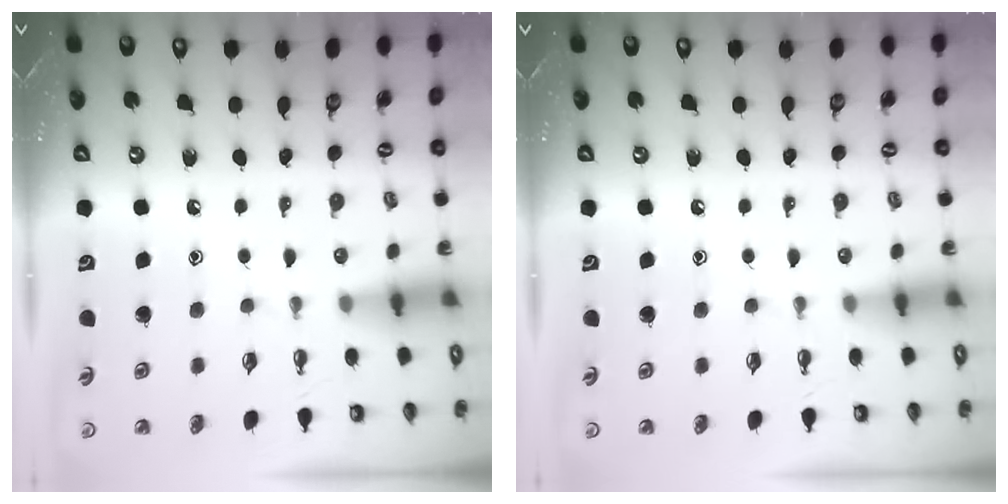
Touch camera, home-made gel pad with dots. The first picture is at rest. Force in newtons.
{"total": 0.0}